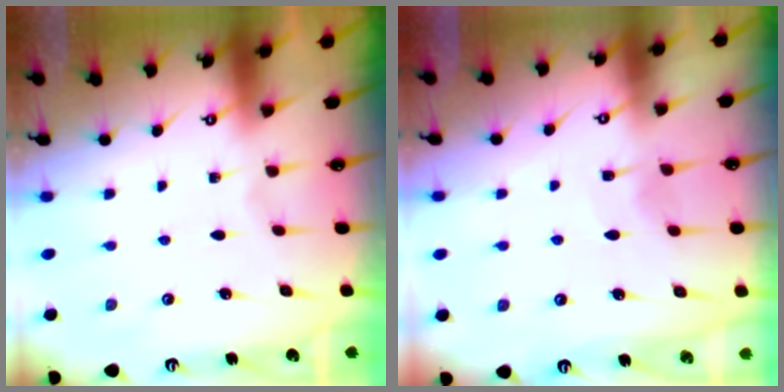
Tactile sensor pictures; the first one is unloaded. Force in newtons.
{"total": 5.2, "press": 5.1, "slide": 0.6}